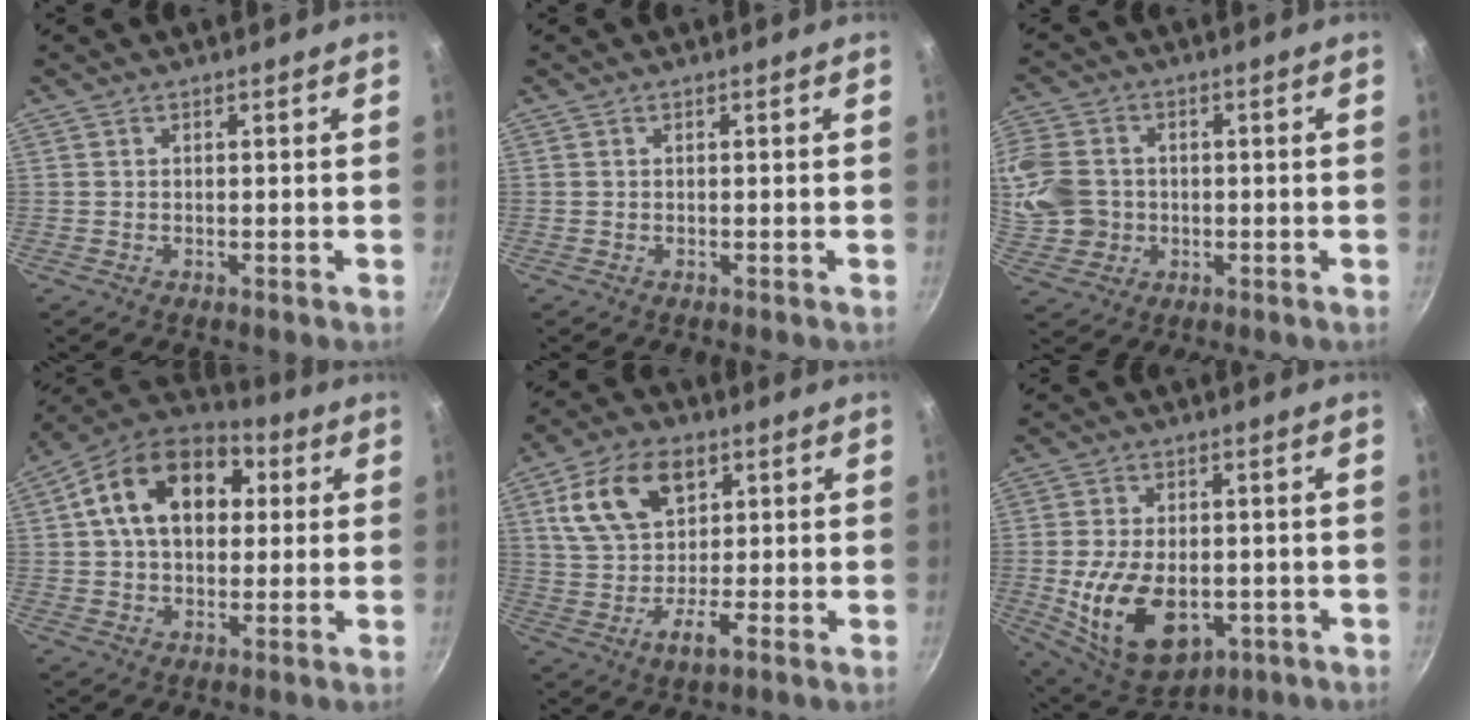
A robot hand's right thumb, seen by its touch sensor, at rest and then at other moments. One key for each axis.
{"total": 0.0}
{"total": 13.1, "fx": 0.4, "fy": 11.5, "fz": 6.4, "tx": -0.141, "ty": 0.009, "tz": 0.007}
{"total": 18.4, "fx": 4.0, "fy": 12.6, "fz": 12.8, "tx": -0.187, "ty": 0.026, "tz": 0.047}
{"total": 13.7, "fx": 3.8, "fy": 9.0, "fz": 9.6, "tx": -0.147, "ty": 0.011, "tz": 0.059}
{"total": 16.2, "fx": -3.4, "fy": 10.3, "fz": 12.1, "tx": -0.196, "ty": 0.001, "tz": -0.036}